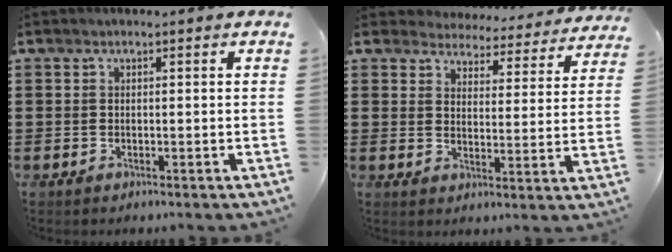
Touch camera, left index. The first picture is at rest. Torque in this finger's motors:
{"motor_torque": [2.14, 0.00, 0.00, -0.02]}